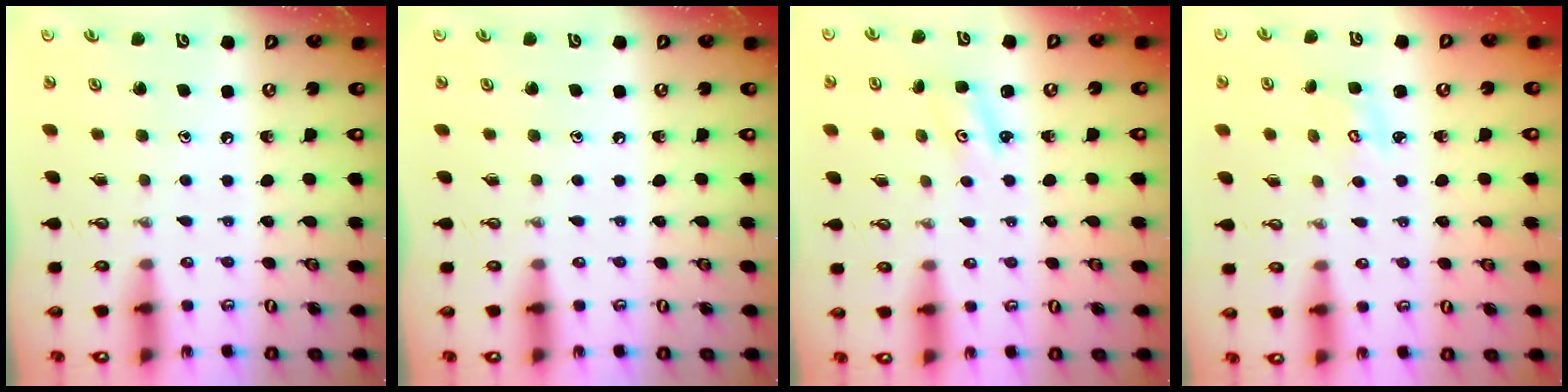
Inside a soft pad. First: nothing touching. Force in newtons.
{"total": 0.0}
{"total": 2.0, "press": 2.0, "slide": 0.2}
{"total": 2.0, "press": 2.0, "slide": 0.1}